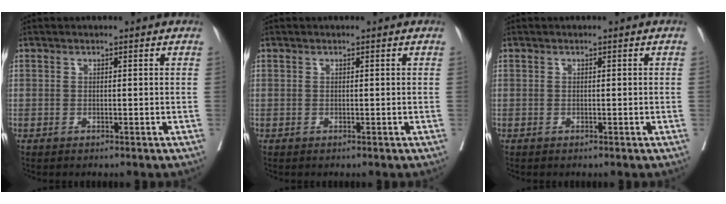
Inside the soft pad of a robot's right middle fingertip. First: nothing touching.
{"total": 0.0}
{"total": 0.0}